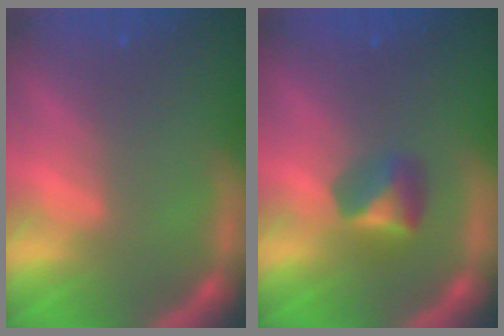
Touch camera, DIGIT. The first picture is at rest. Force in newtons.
{"total": 2.4}